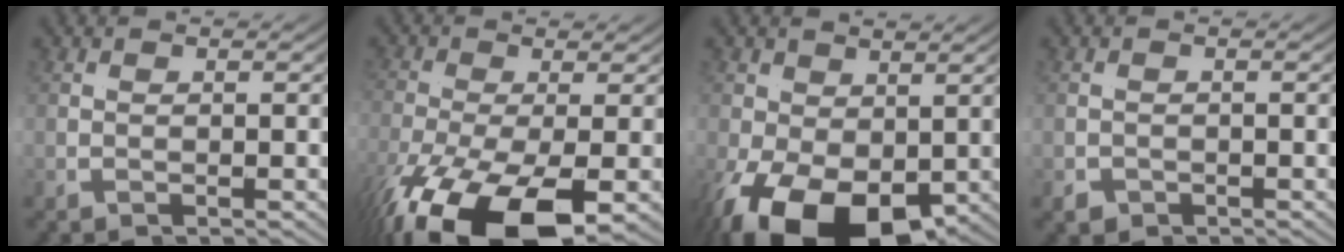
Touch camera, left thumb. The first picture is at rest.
{"total": 7.7, "force": [-5.3, 1.7, 5.4], "torque": [-0.107, -0.023, -0.077]}
{"total": 9.3, "force": [-4.0, 5.3, 6.5], "torque": [-0.139, -0.038, -0.048]}
{"total": 0.9, "force": [-0.7, 0.5, -0.5], "torque": [0.005, -0.009, -0.007]}